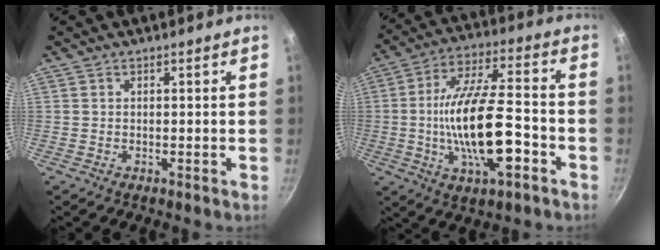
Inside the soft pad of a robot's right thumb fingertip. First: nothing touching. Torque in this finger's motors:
{"motor_torque": [2.14, 2.28, 2.14, -0.63, 0.77]}